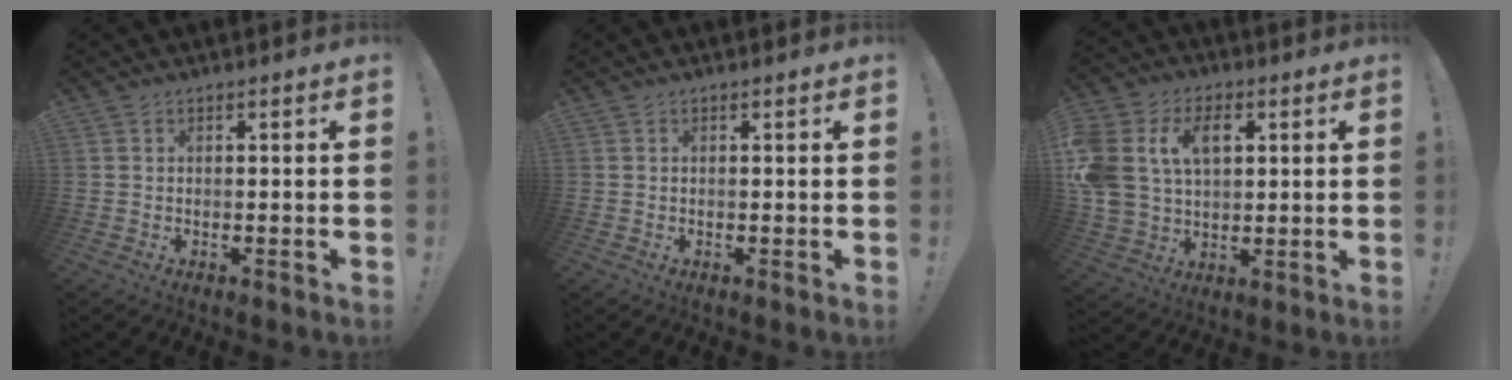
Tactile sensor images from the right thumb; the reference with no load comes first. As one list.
[{"total": 0.0}, {"total": 15.8, "force": [5.0, 11.7, 9.4], "torque": [-0.191, -0.009, 0.096]}]